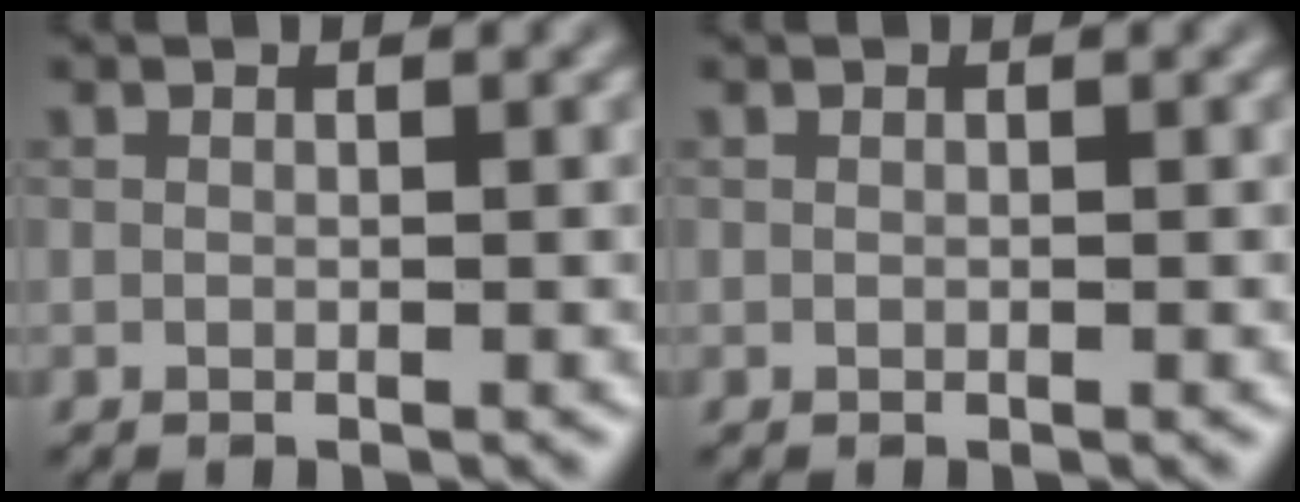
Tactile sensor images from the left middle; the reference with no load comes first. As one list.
[{"total": 0.0}]